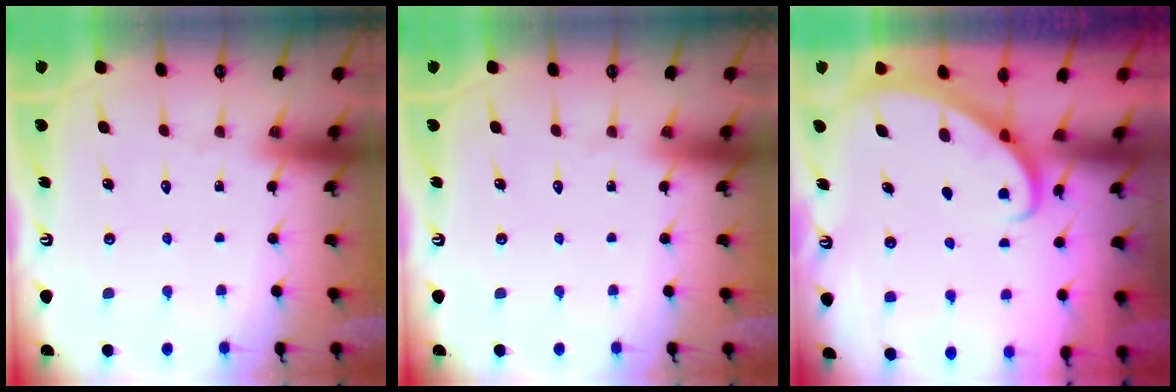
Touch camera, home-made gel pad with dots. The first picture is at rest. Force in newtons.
{"total": 0.0}
{"total": 2.8, "press": 2.8, "slide": 0.2}